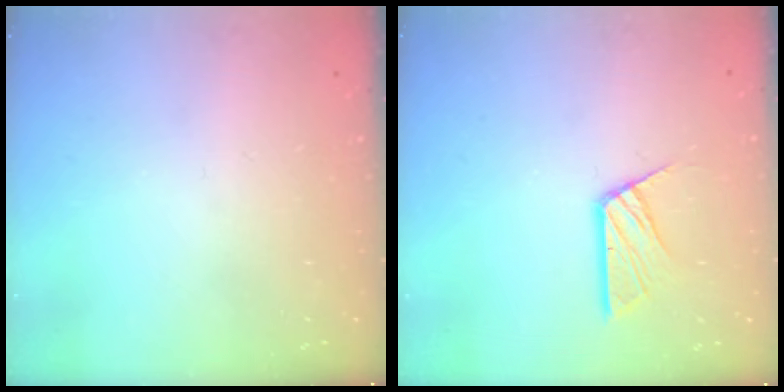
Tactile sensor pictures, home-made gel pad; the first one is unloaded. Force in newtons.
{"total": 10.6, "press": 10.6, "slide": 0.8}